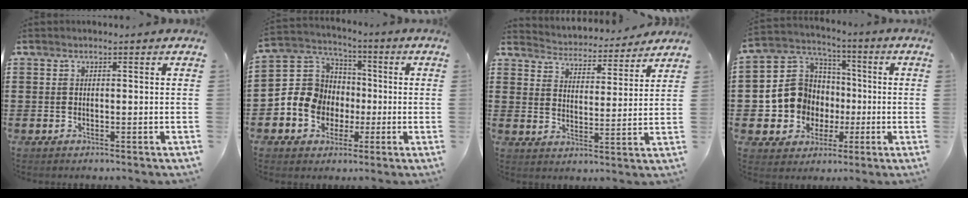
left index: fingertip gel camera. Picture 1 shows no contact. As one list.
[{"total": 9.0, "force": [-1.4, 8.5, 2.7], "torque": [-0.102, 0.013, -0.026]}, {"total": 3.9, "force": [3.9, 0.2, -0.2], "torque": [-0.020, -0.033, 0.062]}, {"total": 10.5, "force": [-0.9, 10.1, 2.8], "torque": [-0.112, 0.006, -0.009]}]